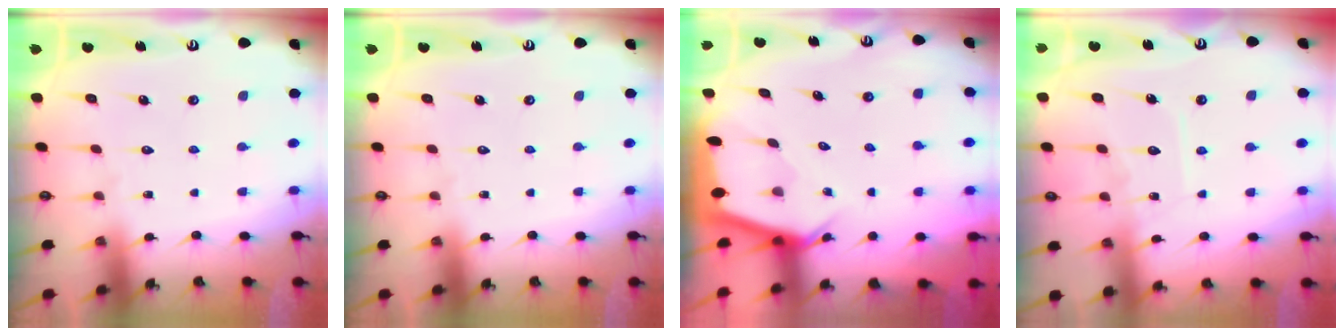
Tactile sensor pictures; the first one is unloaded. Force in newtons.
{"total": 0.0}
{"total": 2.6, "press": 2.6, "slide": 0.2}
{"total": 8.4, "press": 8.4, "slide": 0.7}